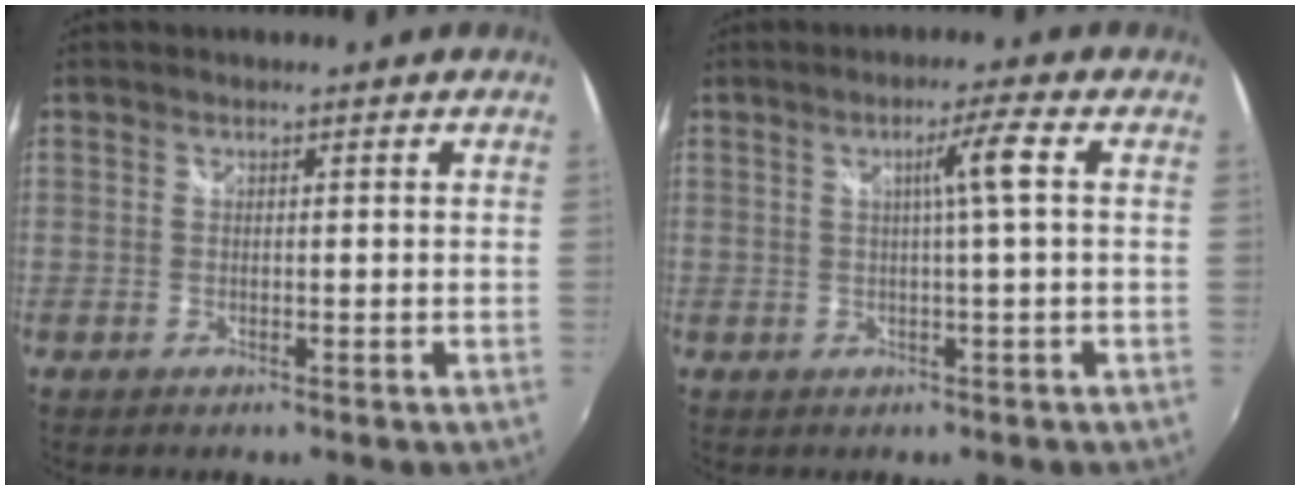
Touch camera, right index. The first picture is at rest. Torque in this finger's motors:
{"motor_torque": [0.54, 0.02, 0.25, 0.08]}